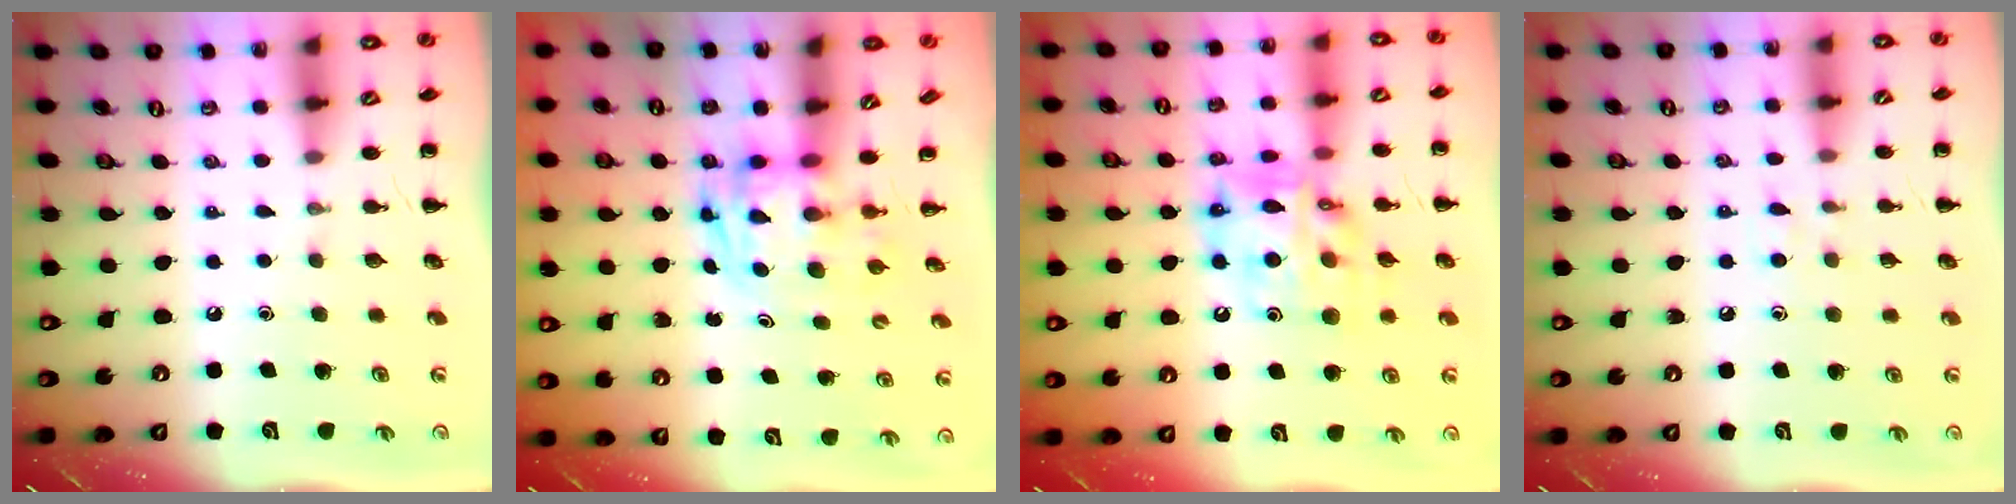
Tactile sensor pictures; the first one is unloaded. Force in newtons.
{"total": 2.8, "press": 2.8, "slide": 0.5}
{"total": 15.5, "press": 15.0, "slide": 4.0}
{"total": 4.2, "press": 3.7, "slide": 1.9}